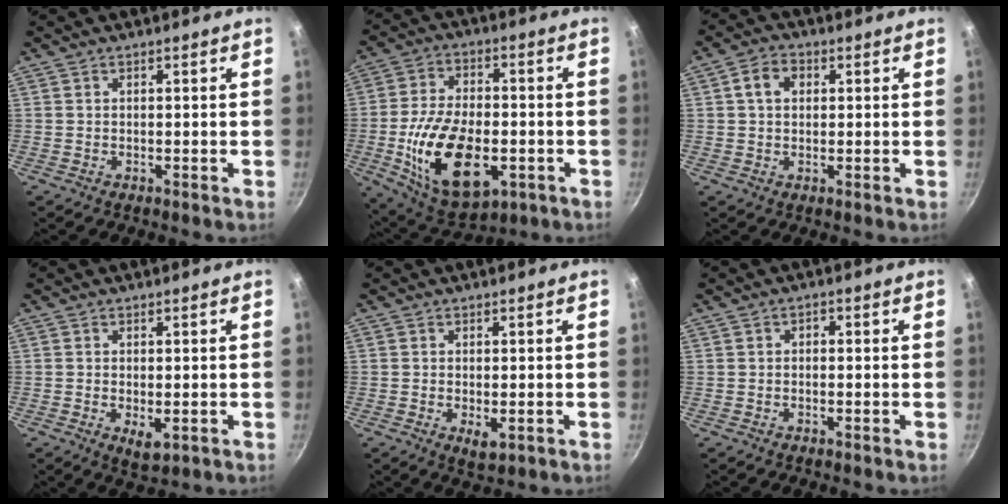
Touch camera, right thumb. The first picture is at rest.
{"total": 20.1, "force": [-4.9, 11.2, 15.9], "torque": [-0.276, 0.012, -0.073]}
{"total": 4.9, "force": [1.1, 3.8, 3.0], "torque": [-0.036, 0.009, 0.012]}
{"total": 3.7, "force": [-0.8, 1.8, 3.1], "torque": [-0.050, -0.013, -0.008]}
{"total": 3.0, "force": [-0.7, 1.4, 2.5], "torque": [-0.042, -0.011, -0.008]}
{"total": 1.1, "force": [-0.3, 0.9, 0.5], "torque": [-0.009, 0.007, -0.005]}